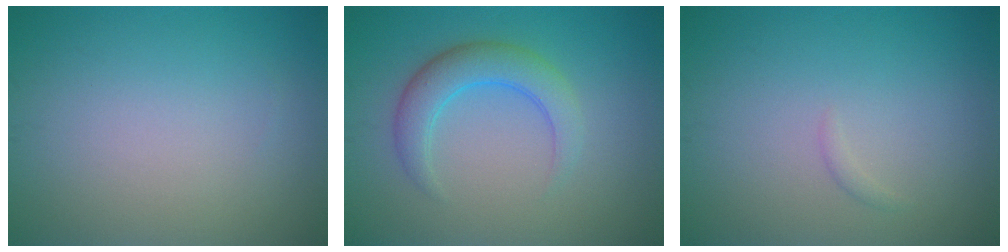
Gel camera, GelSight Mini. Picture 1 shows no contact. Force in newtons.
{"total": 3.8, "press": 3.8, "slide": 0.2}
{"total": 0.5, "press": 0.5, "slide": 0.1}